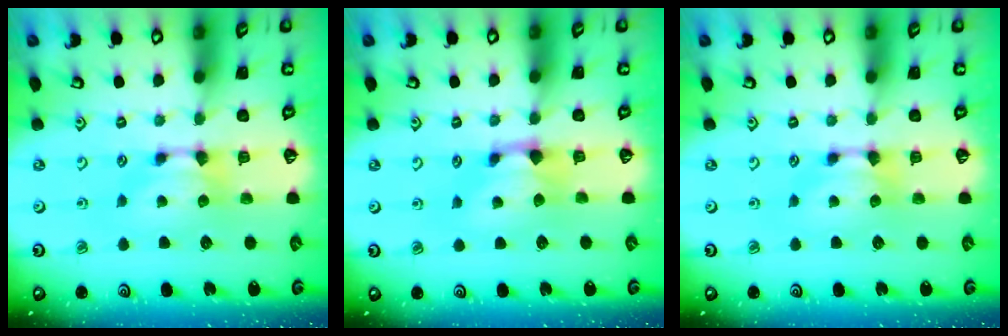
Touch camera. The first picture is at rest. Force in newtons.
{"total": 0.9, "press": 0.2, "slide": 0.9}
{"total": 0.0}